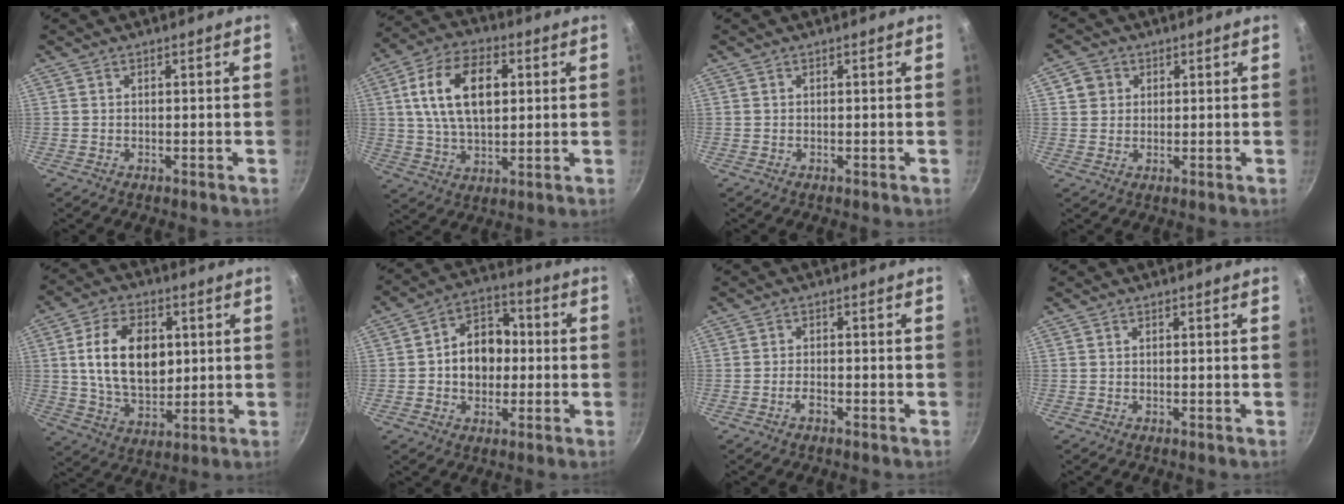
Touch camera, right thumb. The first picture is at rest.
{"total": 15.4, "force": [3.3, 9.1, 12.0], "torque": [-0.197, 0.006, 0.054]}
{"total": 0.0}
{"total": 4.1, "force": [1.3, 3.7, 1.1], "torque": [0.002, 0.006, 0.018]}
{"total": 15.3, "force": [2.5, 9.8, 11.4], "torque": [-0.176, -0.006, 0.046]}
{"total": 11.5, "force": [-0.2, 8.9, 7.2], "torque": [-0.068, 0.024, -0.015]}
{"total": 1.8, "force": [-1.1, 0.7, 1.2], "torque": [-0.025, 0.013, -0.024]}
{"total": 0.0}